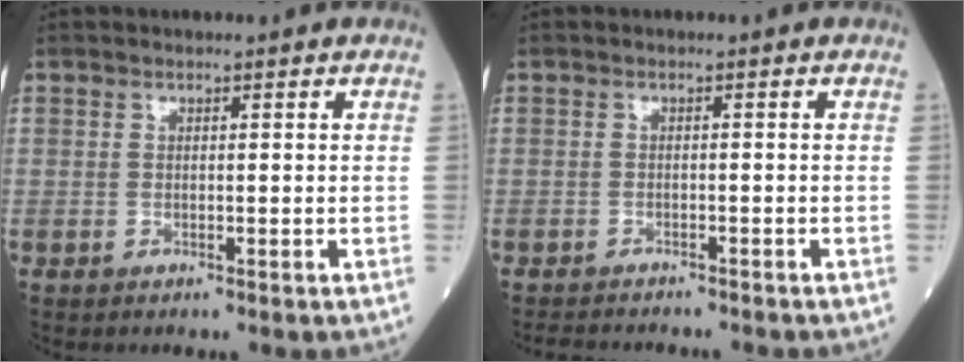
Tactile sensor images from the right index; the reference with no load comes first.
{"total": 7.0, "force": [-6.5, 1.2, 2.3], "torque": [-0.029, -0.007, -0.092]}